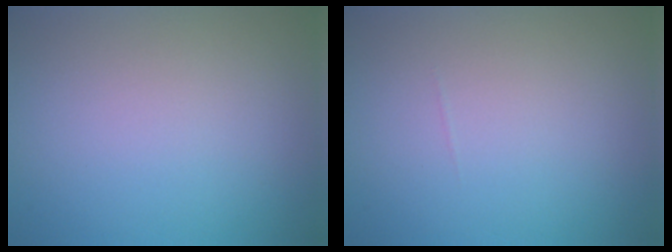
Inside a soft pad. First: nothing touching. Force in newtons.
{"total": 0.0}